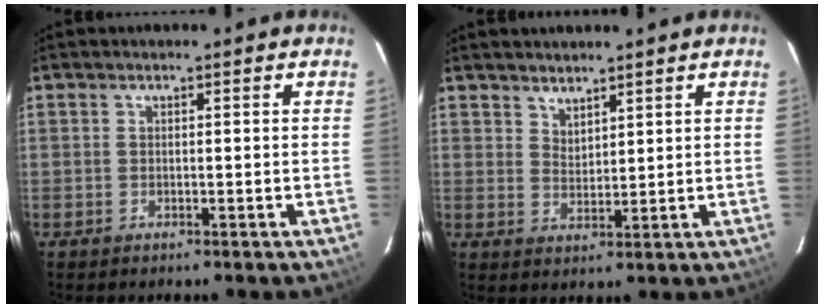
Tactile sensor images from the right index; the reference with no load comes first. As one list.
[{"total": 3.1, "force": [2.8, 1.2, 0.7], "torque": [-0.007, 0.002, 0.052]}]